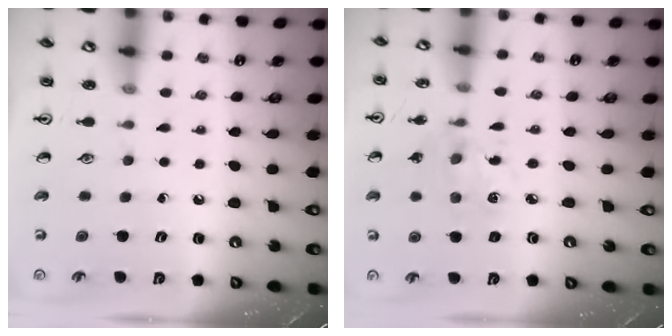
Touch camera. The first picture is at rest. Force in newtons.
{"total": 2.1, "press": 2.1, "slide": 0.4}